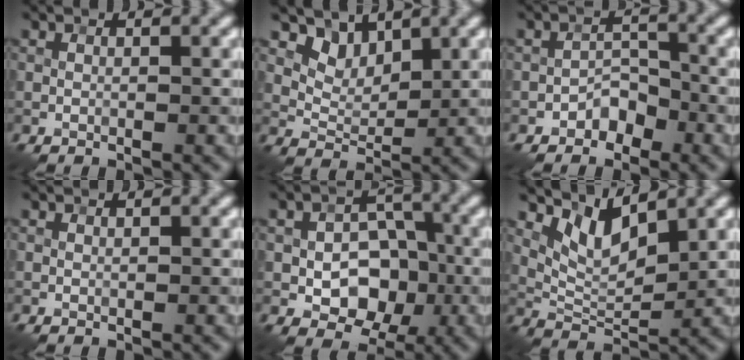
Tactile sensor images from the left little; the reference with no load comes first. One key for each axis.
{"total": 3.7, "fx": 2.6, "fy": 2.2, "fz": 1.4, "tx": -0.035, "ty": -0.018, "tz": 0.057}
{"total": 2.3, "fx": -1.5, "fy": 1.4, "fz": 0.9, "tx": -0.010, "ty": 0.012, "tz": -0.028}
{"total": 0.0}
{"total": 6.5, "fx": -1.4, "fy": 4.6, "fz": 4.3, "tx": -0.063, "ty": -0.001, "tz": -0.024}
{"total": 4.5, "fx": 2.8, "fy": 1.9, "fz": 3.0, "tx": -0.064, "ty": -0.010, "tz": 0.054}